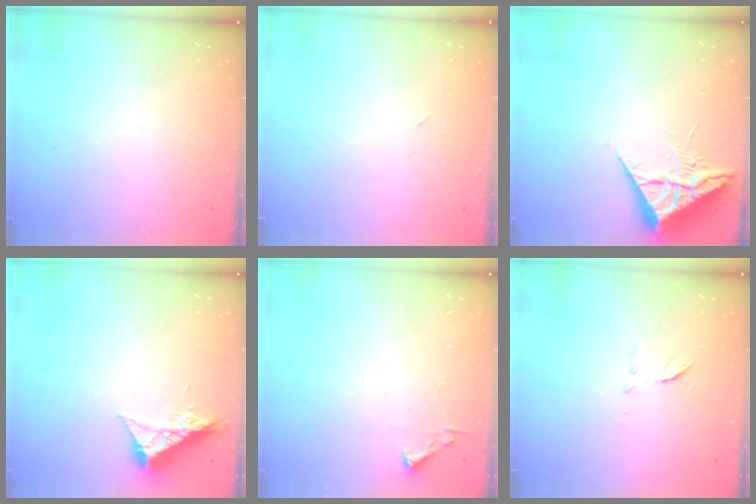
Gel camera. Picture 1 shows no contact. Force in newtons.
{"total": 2.9, "press": 2.9, "slide": 0.7}
{"total": 7.1, "press": 7.1, "slide": 0.4}
{"total": 8.9, "press": 8.9, "slide": 0.3}
{"total": 2.4, "press": 2.4, "slide": 0.3}
{"total": 6.2, "press": 6.0, "slide": 1.8}